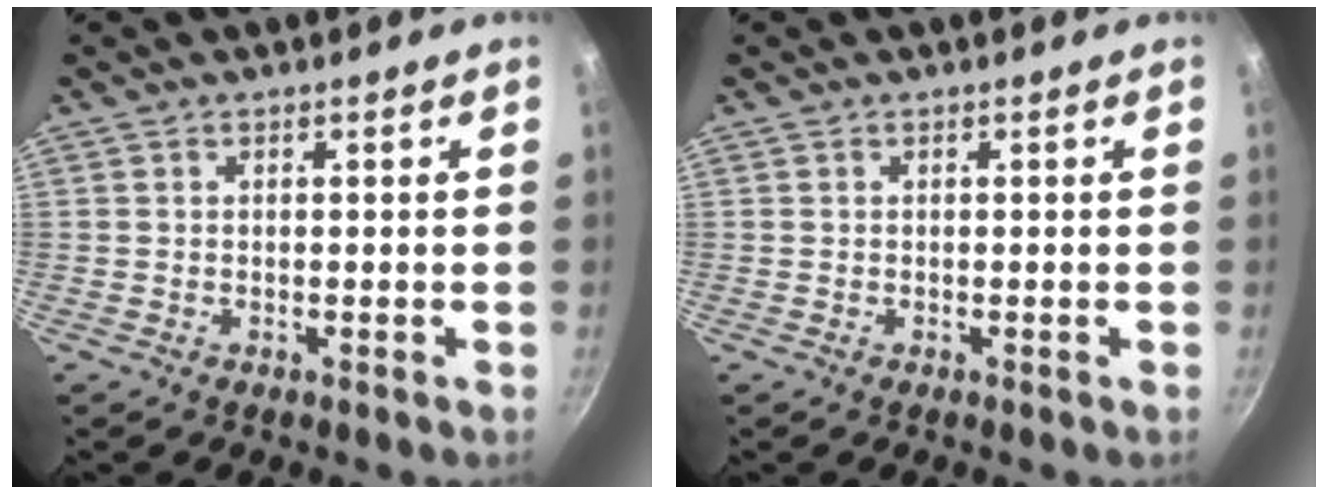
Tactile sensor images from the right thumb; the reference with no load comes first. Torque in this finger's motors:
{"motor_torque": [0.00, 0.00, 0.14, 0.05, 0.05]}